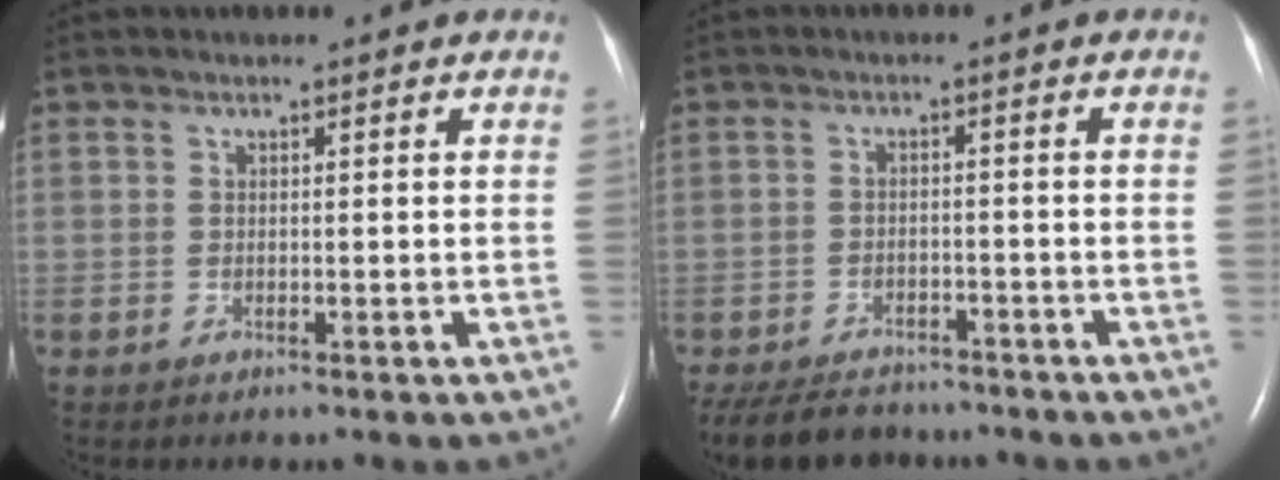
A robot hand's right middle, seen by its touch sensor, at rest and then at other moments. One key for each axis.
{"total": 10.2, "fx": -8.8, "fy": 3.9, "fz": 3.4, "tx": -0.068, "ty": -0.007, "tz": -0.127}